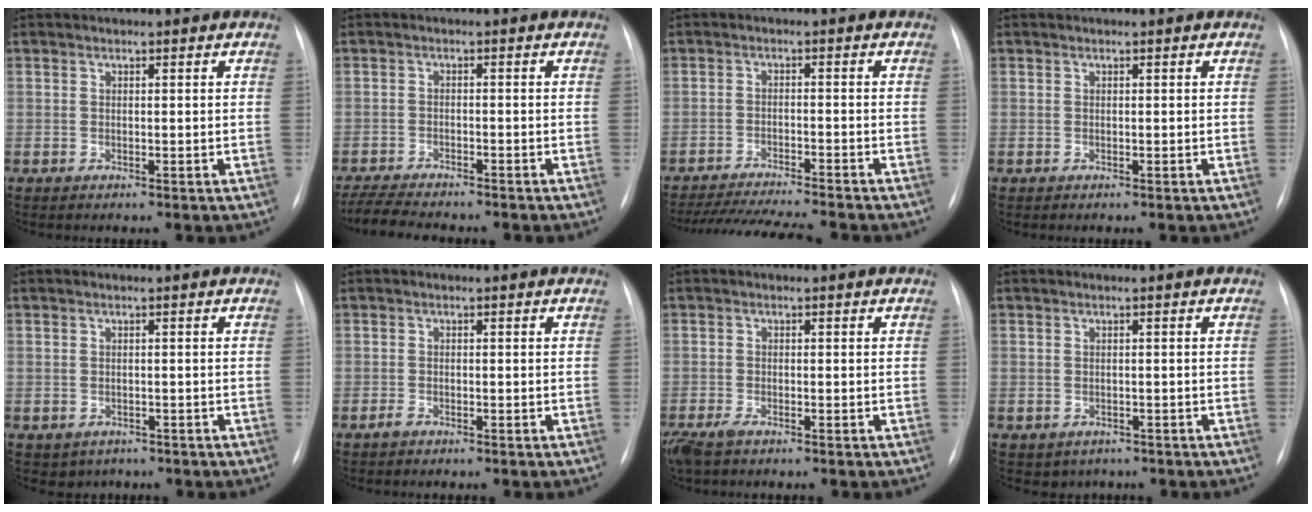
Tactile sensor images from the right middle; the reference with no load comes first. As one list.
[{"total": 8.7, "force": [-7.9, 1.2, 3.5], "torque": [-0.059, -0.016, -0.125]}, {"total": 12.5, "force": [-11.5, 0.1, 5.0], "torque": [-0.074, -0.014, -0.174]}, {"total": 0.0}, {"total": 2.6, "force": [-1.6, 2.0, 0.4], "torque": [-0.005, 0.005, -0.017]}, {"total": 0.6, "force": [0.2, 0.4, 0.4], "torque": [-0.013, 0.001, 0.004]}, {"total": 3.8, "force": [-2.7, 1.2, 2.4], "torque": [-0.055, -0.011, -0.047]}, {"total": 2.5, "force": [-1.6, 1.9, 0.4], "torque": [-0.005, 0.005, -0.017]}]